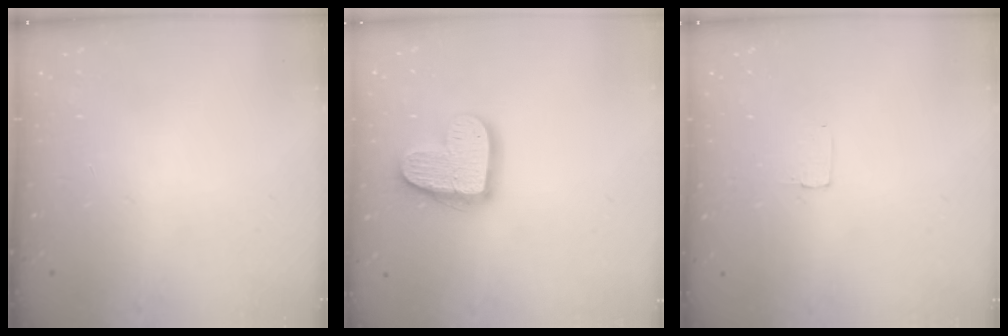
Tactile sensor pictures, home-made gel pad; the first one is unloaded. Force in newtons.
{"total": 16.2, "press": 16.1, "slide": 1.5}
{"total": 1.7, "press": 1.7, "slide": 0.1}